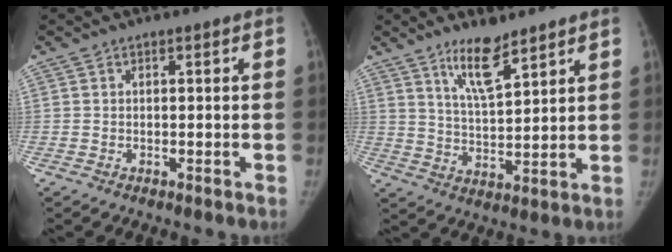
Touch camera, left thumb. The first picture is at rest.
{"total": 8.4, "force": [6.1, 2.1, 5.5], "torque": [-0.089, -0.048, 0.114]}